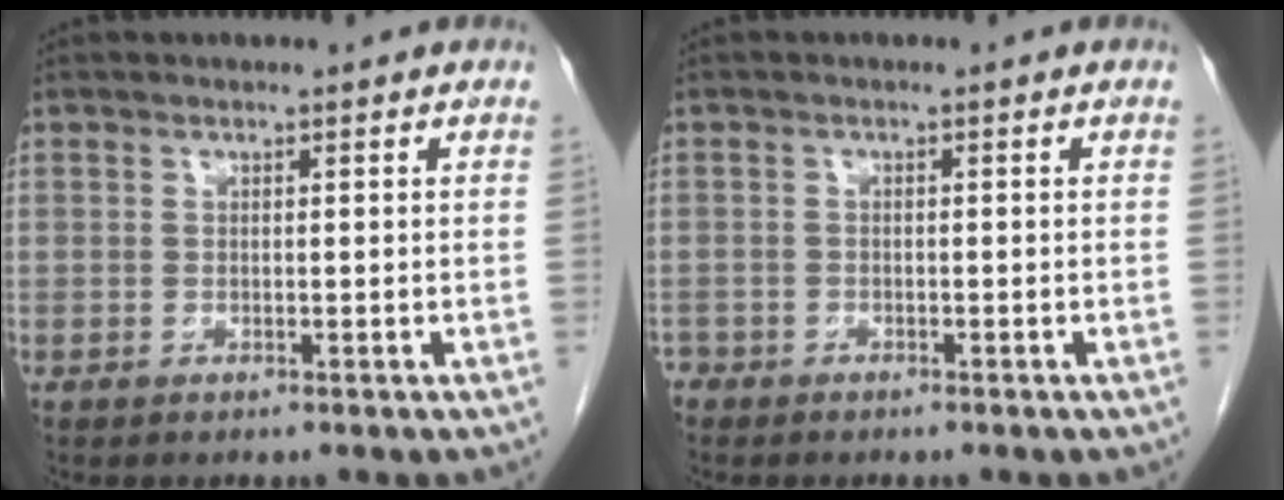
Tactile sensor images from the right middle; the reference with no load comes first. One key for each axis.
{"total": 2.0, "fx": -1.7, "fy": 1.1, "fz": 0.2, "tx": -0.008, "ty": 0.000, "tz": -0.031}